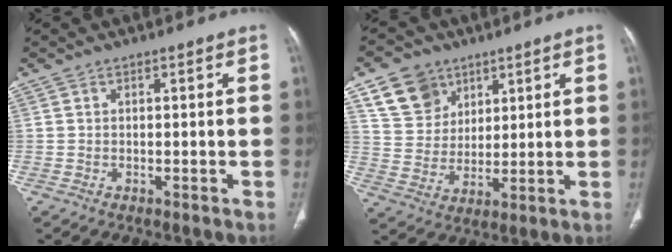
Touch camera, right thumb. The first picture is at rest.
{"total": 10.5, "force": [6.1, 8.1, 3.0], "torque": [-0.025, -0.024, 0.123]}